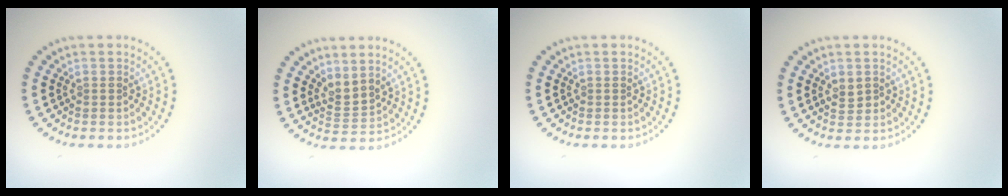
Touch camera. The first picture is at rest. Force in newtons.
{"total": 2.1, "press": 1.4, "slide": 1.6}
{"total": 0.0}
{"total": 1.5, "press": 1.4, "slide": 0.4}